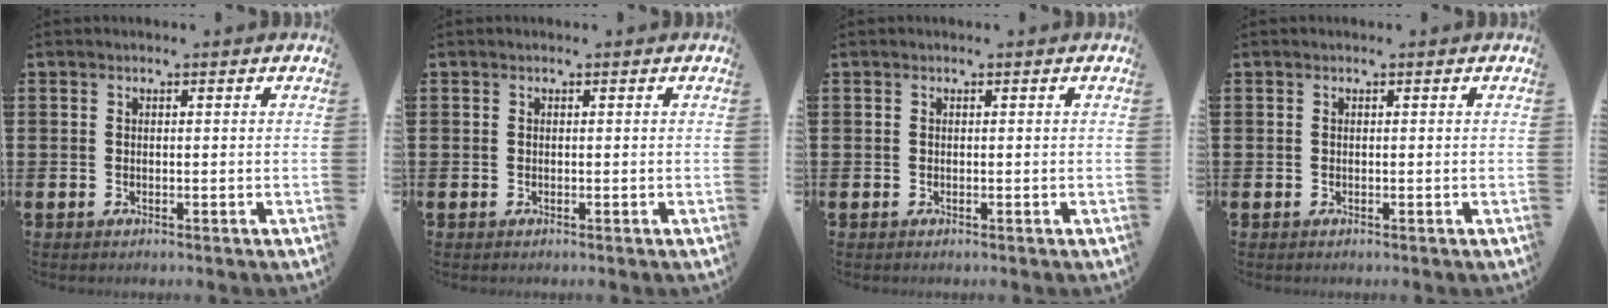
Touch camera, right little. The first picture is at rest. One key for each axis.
{"total": 0.0}
{"total": 0.0}
{"total": 0.0}